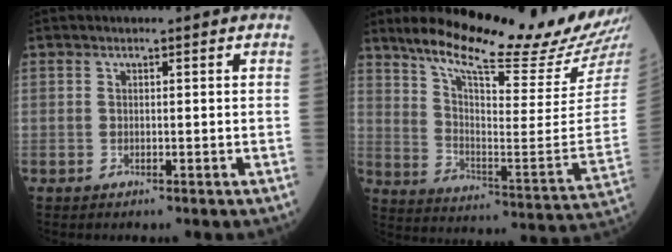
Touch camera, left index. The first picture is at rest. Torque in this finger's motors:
{"motor_torque": [1.00, -1.14, 0.42, 0.09]}